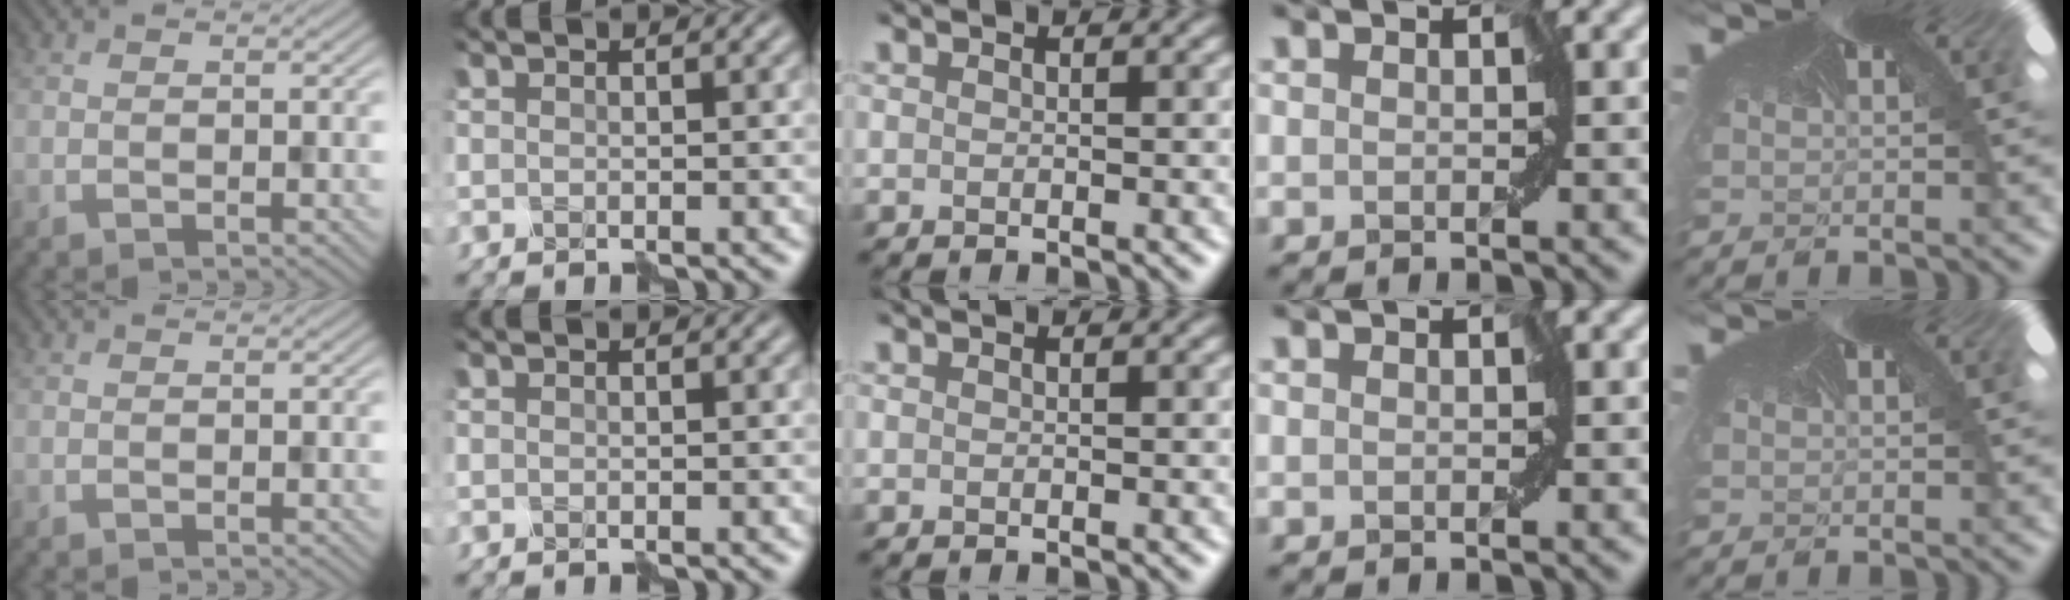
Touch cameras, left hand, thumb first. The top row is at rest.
{}